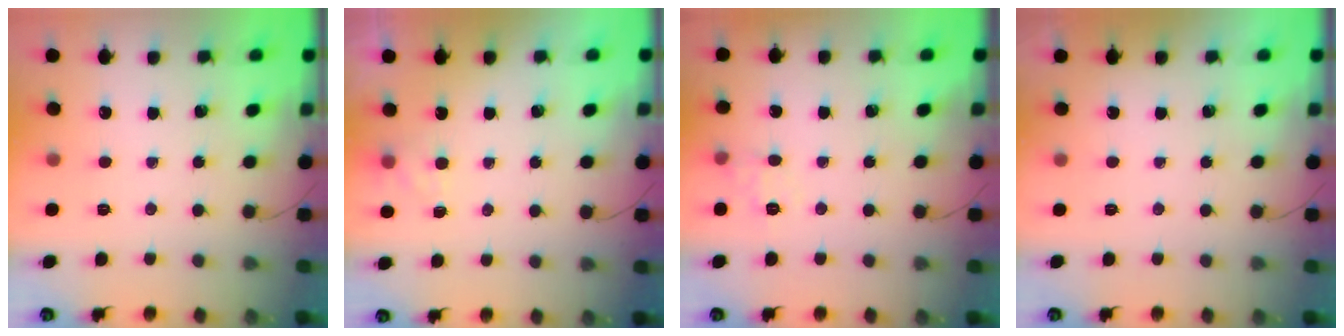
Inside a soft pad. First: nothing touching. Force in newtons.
{"total": 4.6, "press": 4.3, "slide": 1.5}
{"total": 6.7, "press": 6.5, "slide": 1.5}
{"total": 1.9, "press": 1.9, "slide": 0.3}